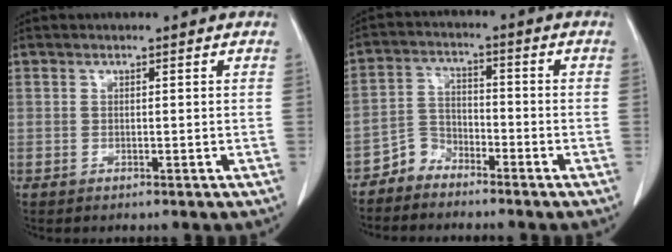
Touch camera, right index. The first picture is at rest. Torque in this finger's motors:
{"motor_torque": [0.09, -0.20, -0.12, -0.07]}